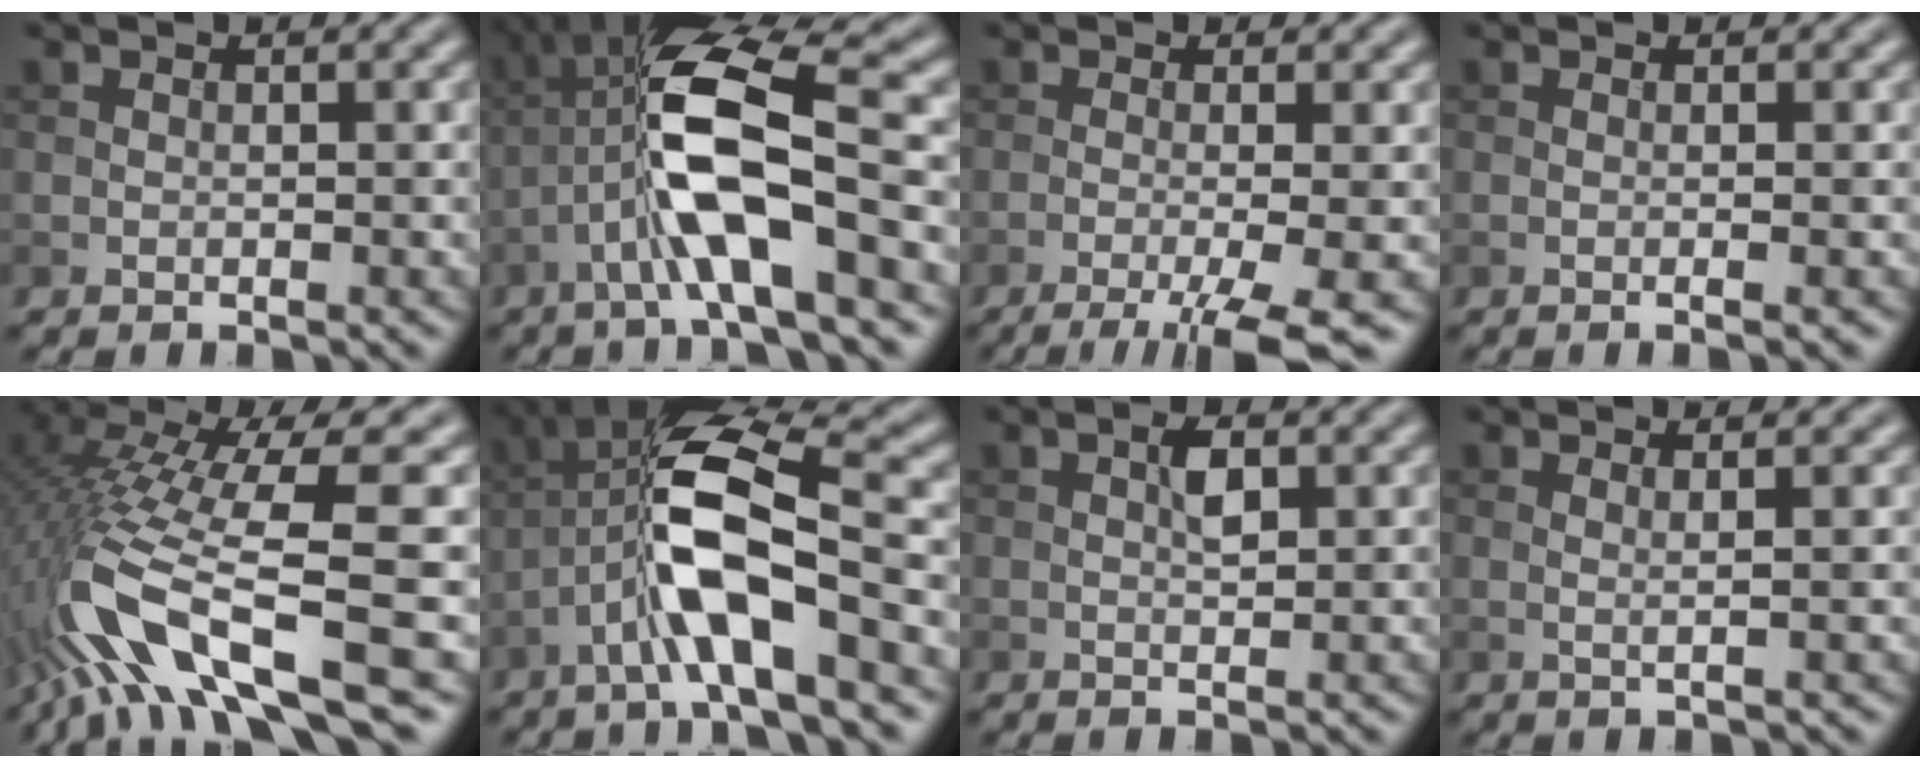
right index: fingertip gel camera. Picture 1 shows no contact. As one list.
[{"total": 9.7, "force": [-2.1, 2.4, 9.2], "torque": [-0.184, 0.016, -0.042]}, {"total": 6.5, "force": [-3.1, 1.4, 5.6], "torque": [-0.079, -0.010, -0.052]}, {"total": 1.5, "force": [-0.1, 0.5, 1.4], "torque": [-0.016, -0.002, -0.009]}, {"total": 12.9, "force": [-4.4, 3.3, 11.7], "torque": [-0.226, 0.006, -0.069]}, {"total": 9.3, "force": [-2.9, 2.4, 8.5], "torque": [-0.168, 0.015, -0.059]}, {"total": 1.9, "force": [0.5, 0.7, 1.7], "torque": [-0.032, 0.002, 0.009]}, {"total": 1.4, "force": [0.5, 0.4, 1.2], "torque": [-0.019, 0.000, 0.000]}]